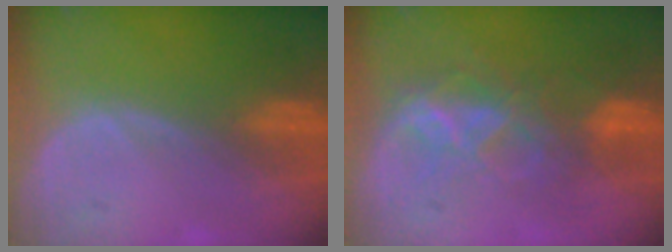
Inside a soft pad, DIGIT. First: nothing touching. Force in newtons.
{"total": 6.8, "press": 6.7, "slide": 1.5}